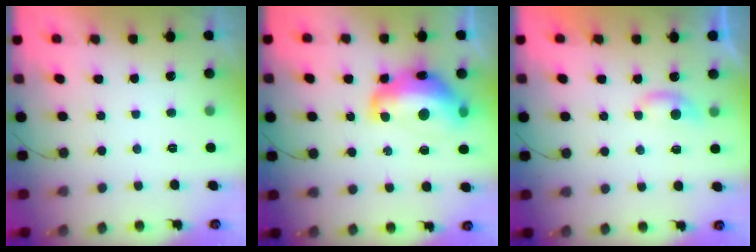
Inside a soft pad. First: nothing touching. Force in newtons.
{"total": 16.2, "press": 16.2, "slide": 1.1}
{"total": 4.4, "press": 4.3, "slide": 0.6}